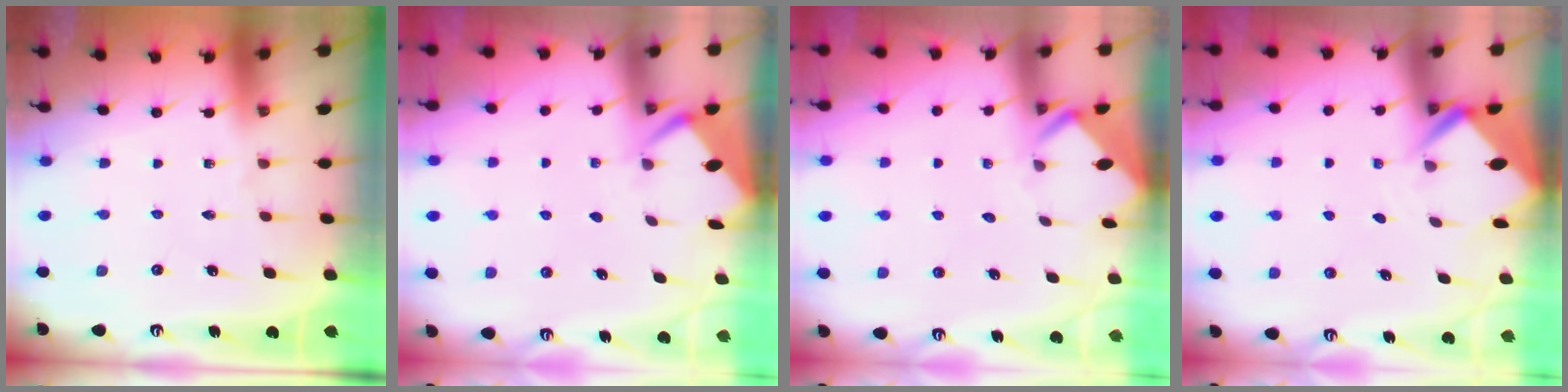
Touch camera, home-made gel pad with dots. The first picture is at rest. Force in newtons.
{"total": 2.8, "press": 2.7, "slide": 0.4}
{"total": 3.7, "press": 3.7, "slide": 0.3}
{"total": 3.6, "press": 3.6, "slide": 0.2}